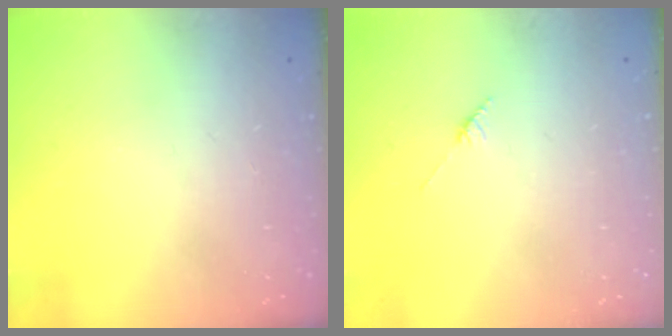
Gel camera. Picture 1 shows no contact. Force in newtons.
{"total": 2.8, "press": 2.8, "slide": 0.4}